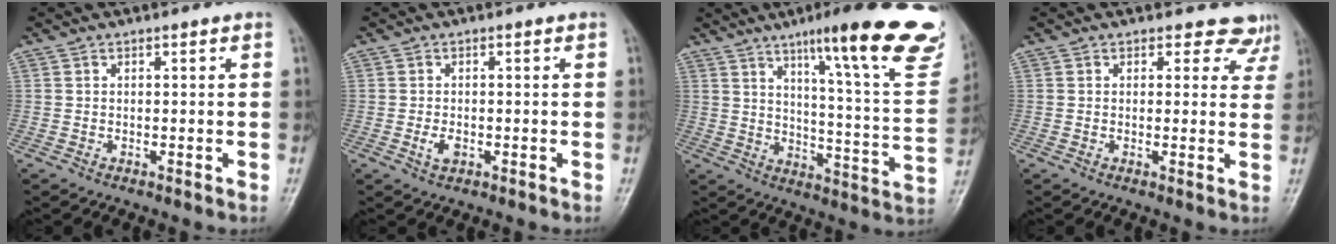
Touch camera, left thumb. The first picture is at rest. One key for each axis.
{"total": 2.3, "fx": -0.7, "fy": 1.4, "fz": 1.7, "tx": -0.033, "ty": -0.001, "tz": -0.012}
{"total": 26.0, "fx": 16.3, "fy": 4.3, "fz": 19.8, "tx": -0.249, "ty": -0.063, "tz": 0.222}
{"total": 4.6, "fx": 3.8, "fy": 2.6, "fz": 0.2, "tx": 0.032, "ty": -0.022, "tz": 0.022}